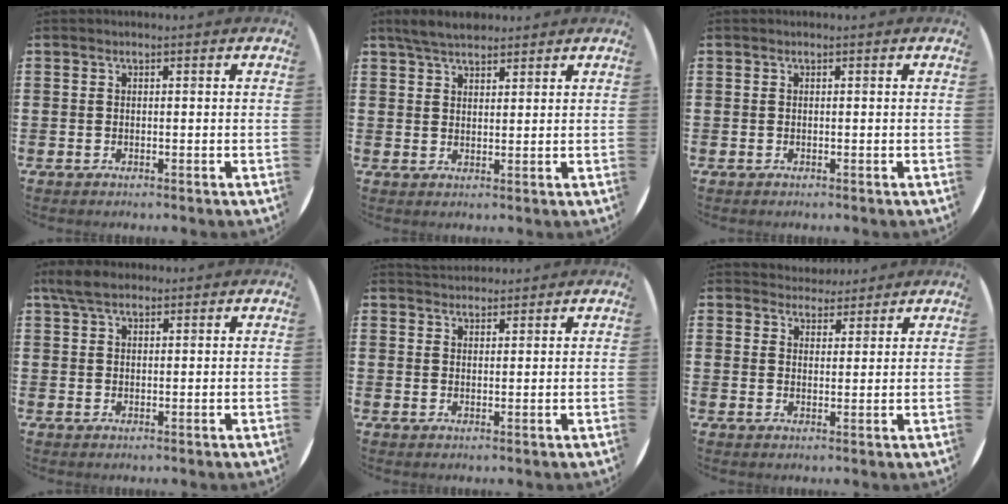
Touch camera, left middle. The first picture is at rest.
{"total": 4.4, "force": [3.9, 1.2, 1.6], "torque": [-0.038, -0.003, 0.073]}
{"total": 0.0}
{"total": 3.8, "force": [3.0, 1.5, 1.9], "torque": [-0.036, 0.004, 0.053]}
{"total": 2.2, "force": [2.1, 0.6, -0.2], "torque": [0.002, 0.002, 0.040]}
{"total": 3.5, "force": [3.4, 1.1, -0.1], "torque": [-0.007, -0.009, 0.063]}